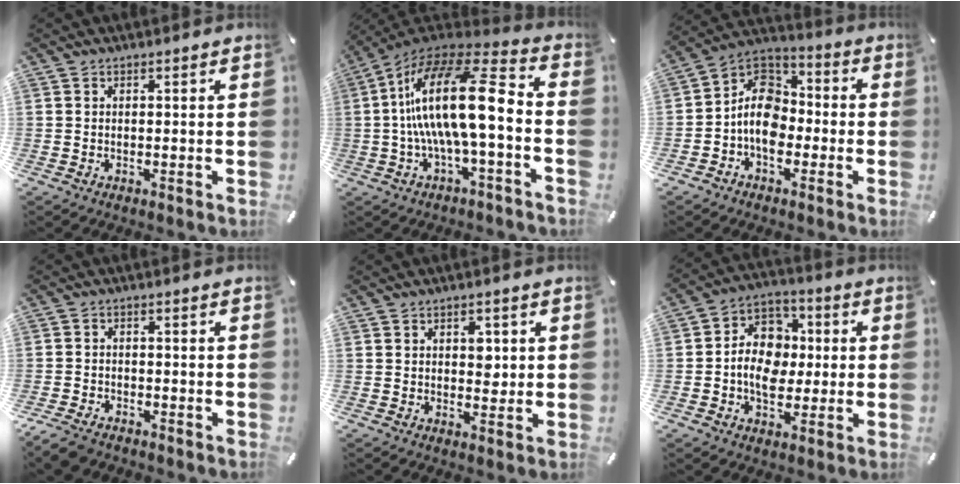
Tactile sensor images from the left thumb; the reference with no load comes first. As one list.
[{"total": 21.3, "force": [-0.1, 6.8, 20.2], "torque": [-0.389, -0.011, -0.007]}, {"total": 10.5, "force": [-3.2, 8.2, 5.8], "torque": [-0.125, 0.011, -0.062]}, {"total": 3.7, "force": [-3.0, 1.7, 1.3], "torque": [-0.041, 0.011, -0.062]}, {"total": 3.8, "force": [0.8, 2.7, 2.5], "torque": [-0.021, -0.004, 0.005]}, {"total": 11.7, "force": [-2.0, 9.6, 6.3], "torque": [-0.111, 0.025, -0.034]}]